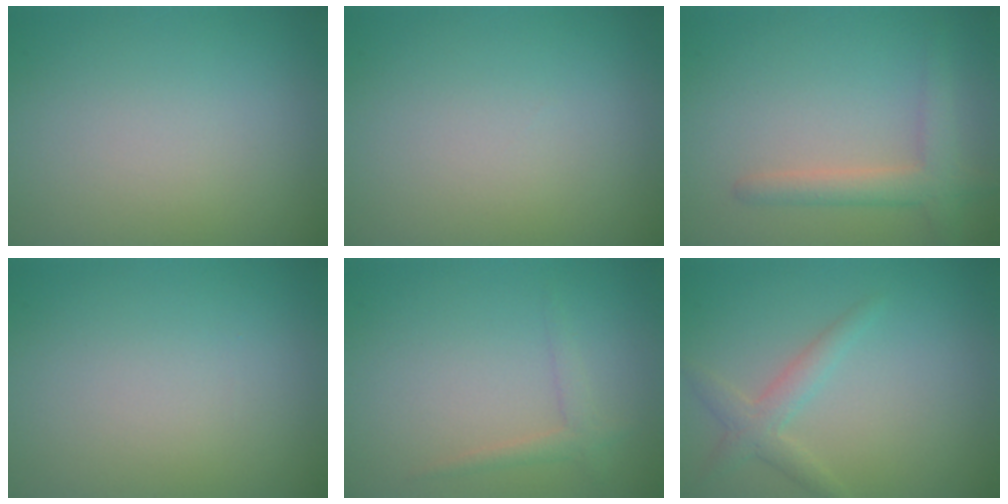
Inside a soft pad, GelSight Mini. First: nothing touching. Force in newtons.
{"total": 0.0}
{"total": 2.9, "press": 2.9, "slide": 0.2}
{"total": 0.0}
{"total": 1.4, "press": 1.4, "slide": 0.1}
{"total": 2.2, "press": 2.2, "slide": 0.1}